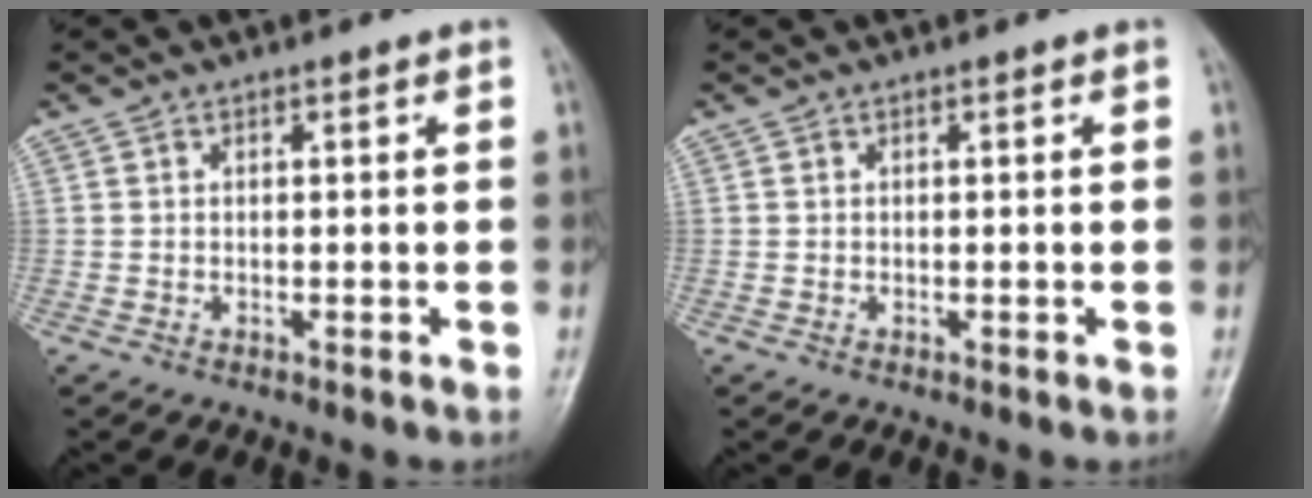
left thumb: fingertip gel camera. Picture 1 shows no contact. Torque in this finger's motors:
{"motor_torque": [-0.06, -0.07, 0.03, 0.02, 0.00]}